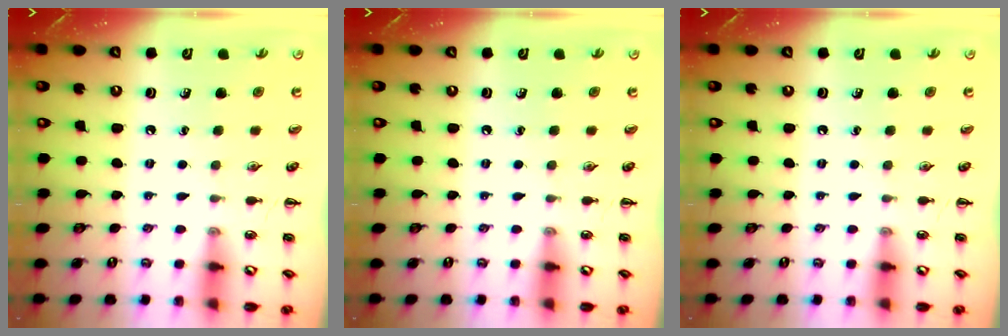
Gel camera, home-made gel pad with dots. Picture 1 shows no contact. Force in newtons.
{"total": 0.0}
{"total": 0.0}